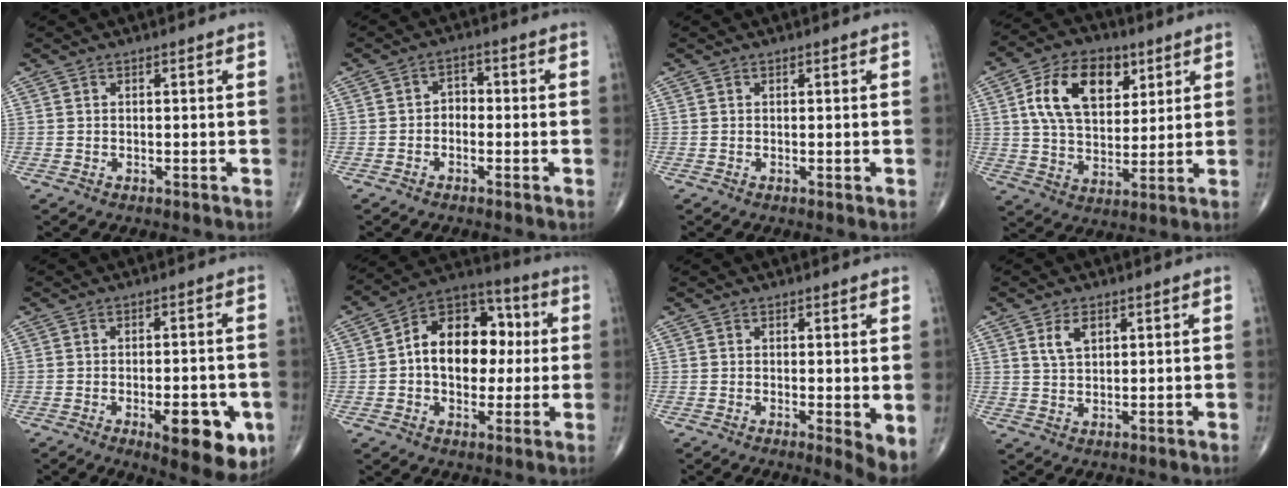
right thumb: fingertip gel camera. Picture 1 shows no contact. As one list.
[{"total": 3.0, "force": [-0.7, 2.2, 1.8], "torque": [-0.009, 0.018, -0.025]}, {"total": 0.6, "force": [0.0, 0.0, 0.6], "torque": [-0.015, -0.004, 0.000]}, {"total": 15.6, "force": [5.6, 9.8, 10.8], "torque": [-0.161, -0.012, 0.102]}, {"total": 12.3, "force": [-4.6, 4.6, 10.5], "torque": [-0.115, 0.002, -0.052]}, {"total": 16.7, "force": [1.2, 11.4, 12.1], "torque": [-0.139, 0.032, 0.010]}, {"total": 3.9, "force": [0.0, 0.9, 3.7], "torque": [-0.057, -0.014, -0.003]}, {"total": 4.0, "force": [1.8, 2.2, 2.7], "torque": [-0.044, -0.007, 0.038]}]